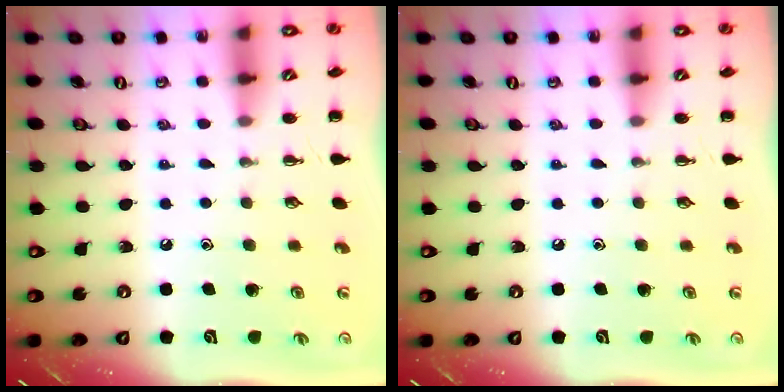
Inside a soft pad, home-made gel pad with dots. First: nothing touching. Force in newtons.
{"total": 0.0}